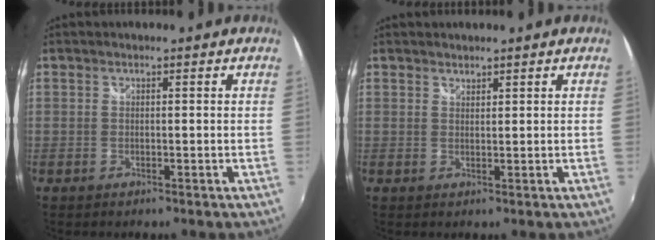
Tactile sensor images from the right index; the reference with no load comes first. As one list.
[{"total": 1.1, "force": [1.0, 0.4, 0.1], "torque": [0.000, 0.001, 0.019]}]